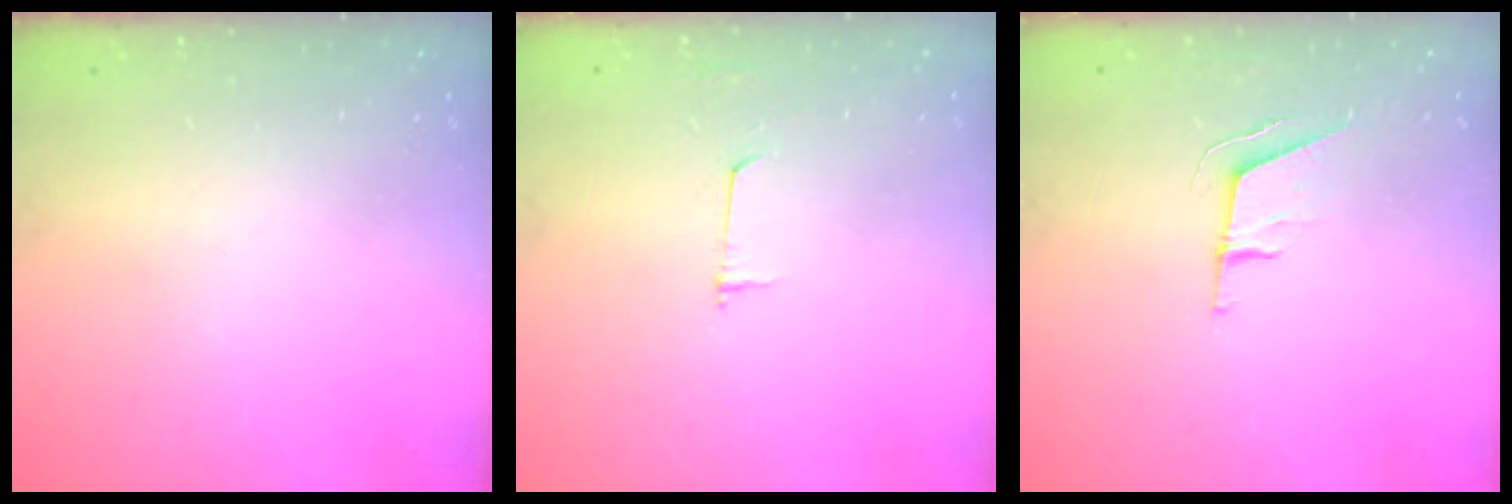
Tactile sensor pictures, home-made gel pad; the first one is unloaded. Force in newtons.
{"total": 4.6, "press": 4.6, "slide": 0.4}
{"total": 6.1, "press": 6.1, "slide": 0.0}